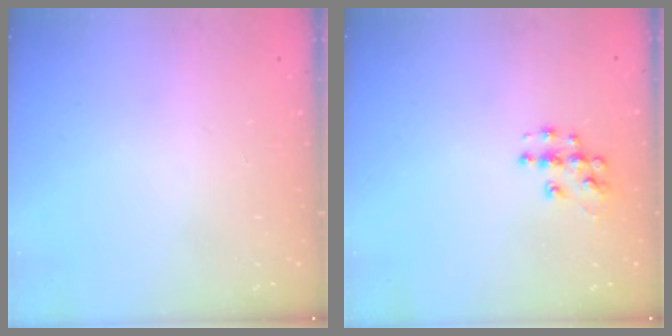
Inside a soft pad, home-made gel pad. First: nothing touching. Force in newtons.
{"total": 7.5, "press": 7.5, "slide": 0.4}